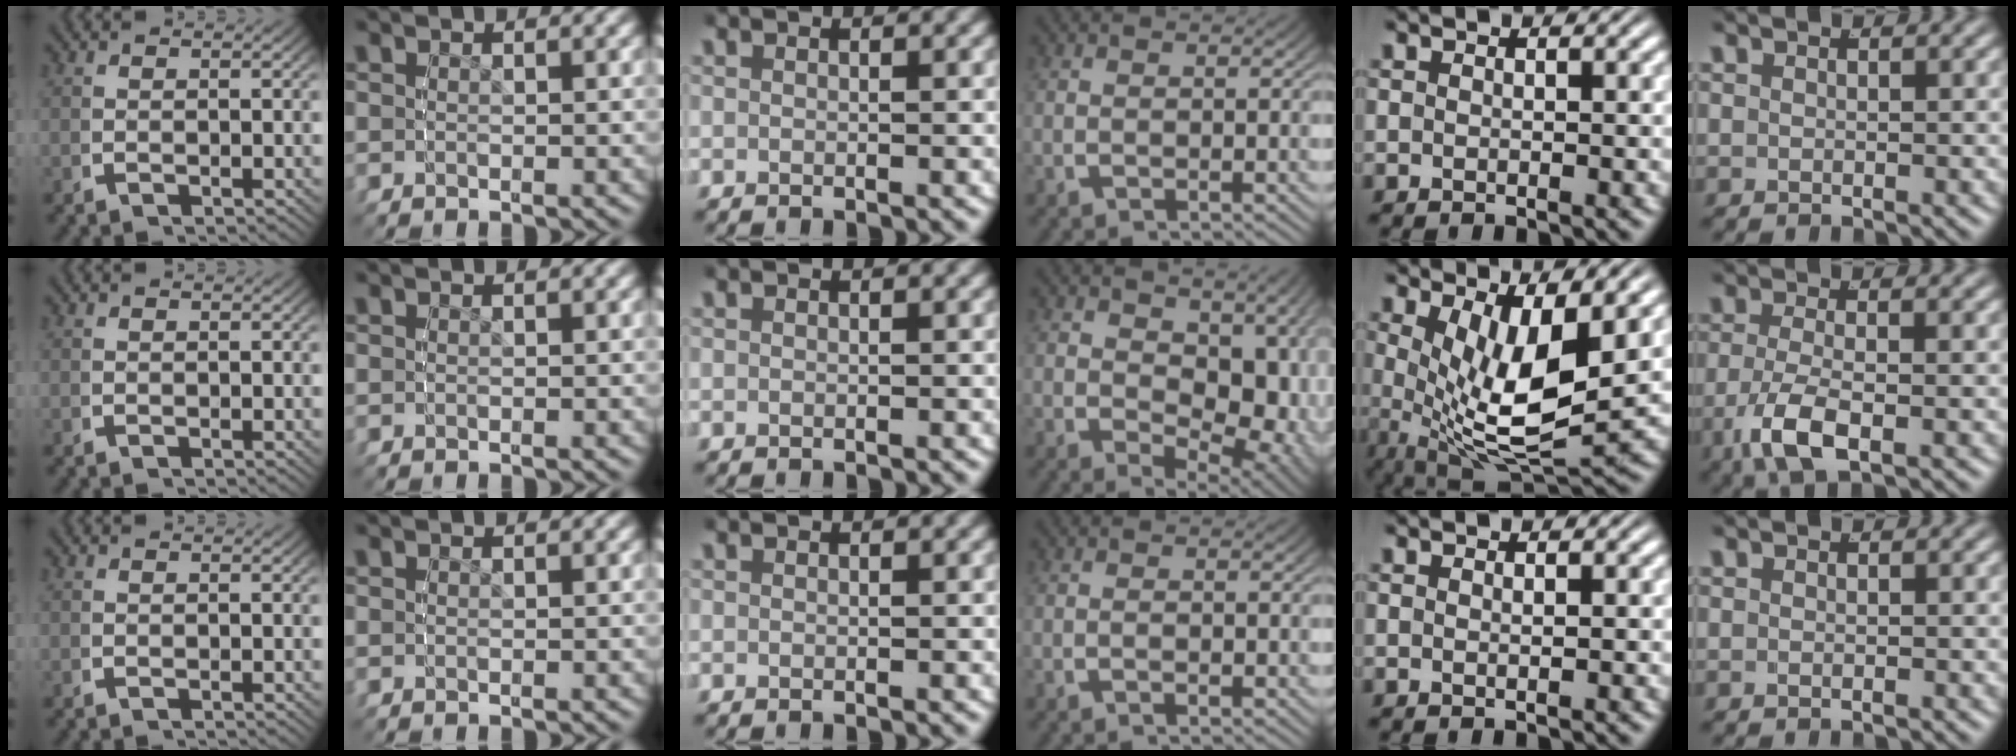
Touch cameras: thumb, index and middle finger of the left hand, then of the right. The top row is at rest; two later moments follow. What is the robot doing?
{"motion": "lift_and_place", "object": "toy banana"}